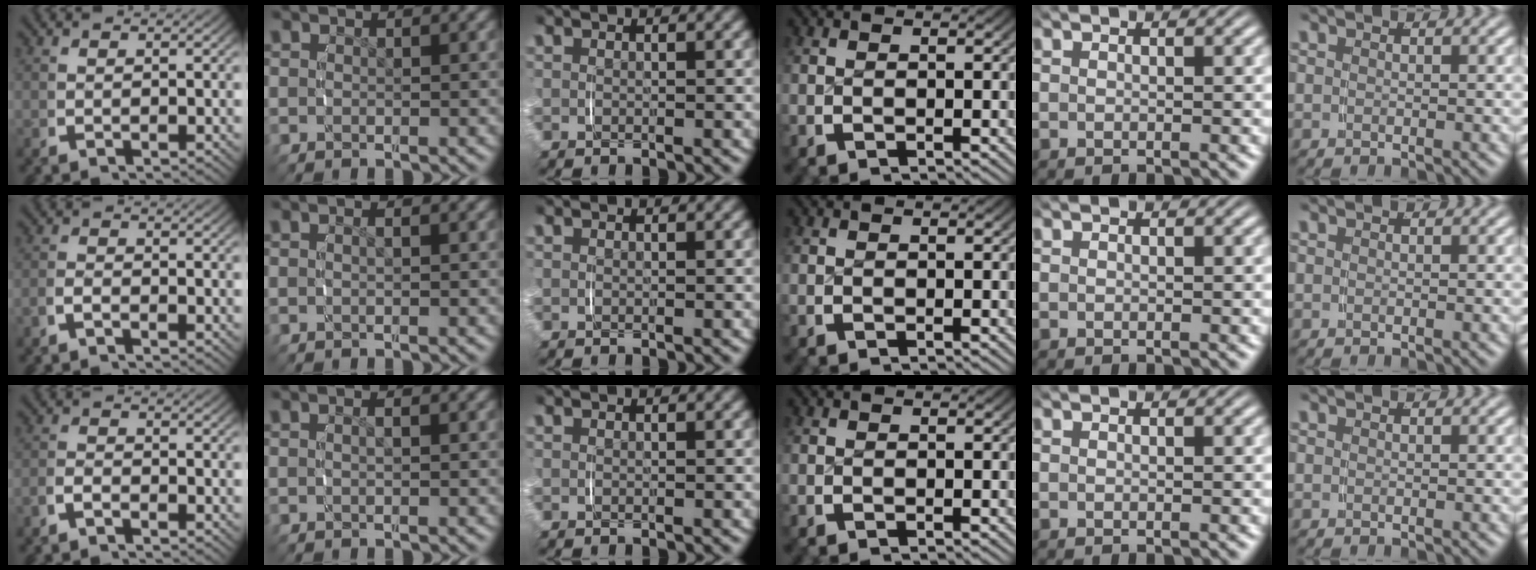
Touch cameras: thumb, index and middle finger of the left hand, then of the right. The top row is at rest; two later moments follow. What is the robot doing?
{"motion": "lift_and_place", "object": "pen bag"}